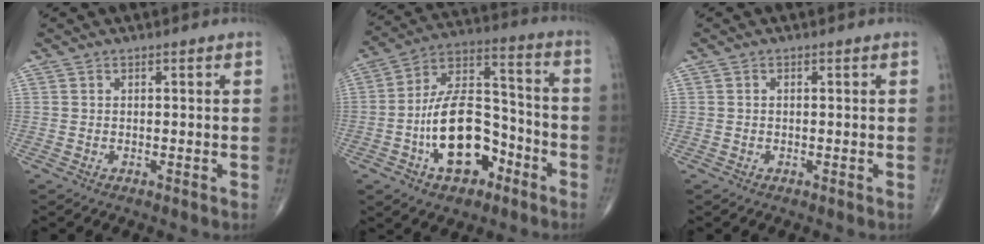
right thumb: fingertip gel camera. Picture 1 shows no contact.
{"total": 17.0, "force": [-6.4, 9.7, 12.4], "torque": [-0.190, 0.055, -0.110]}
{"total": 0.0}